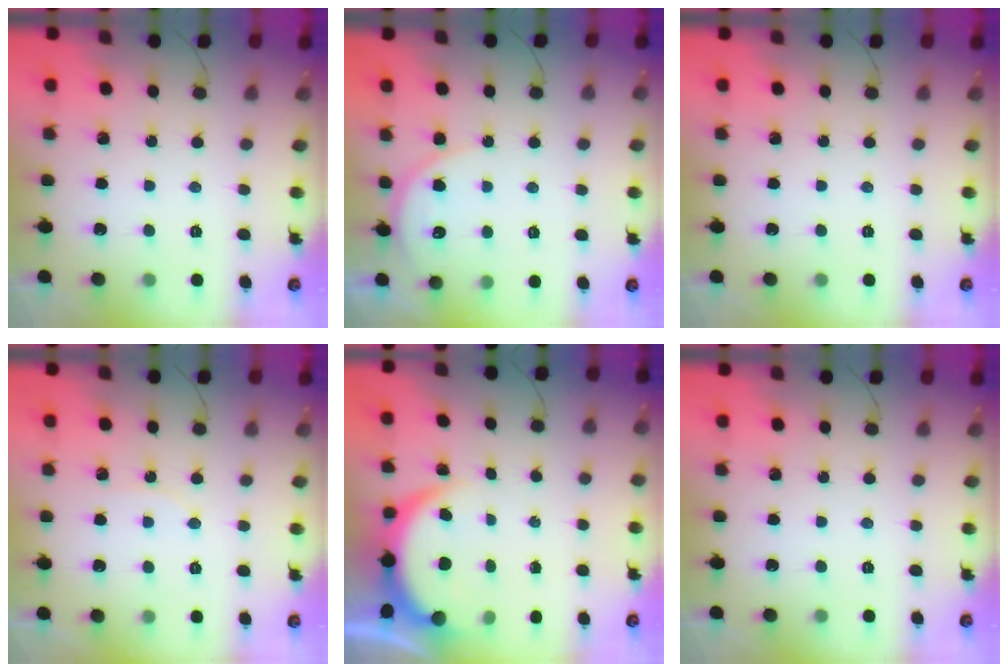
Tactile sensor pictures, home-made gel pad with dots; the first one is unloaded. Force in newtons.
{"total": 5.8, "press": 5.8, "slide": 0.3}
{"total": 0.0}
{"total": 4.2, "press": 4.1, "slide": 0.5}
{"total": 3.8, "press": 3.8, "slide": 0.5}
{"total": 0.0}